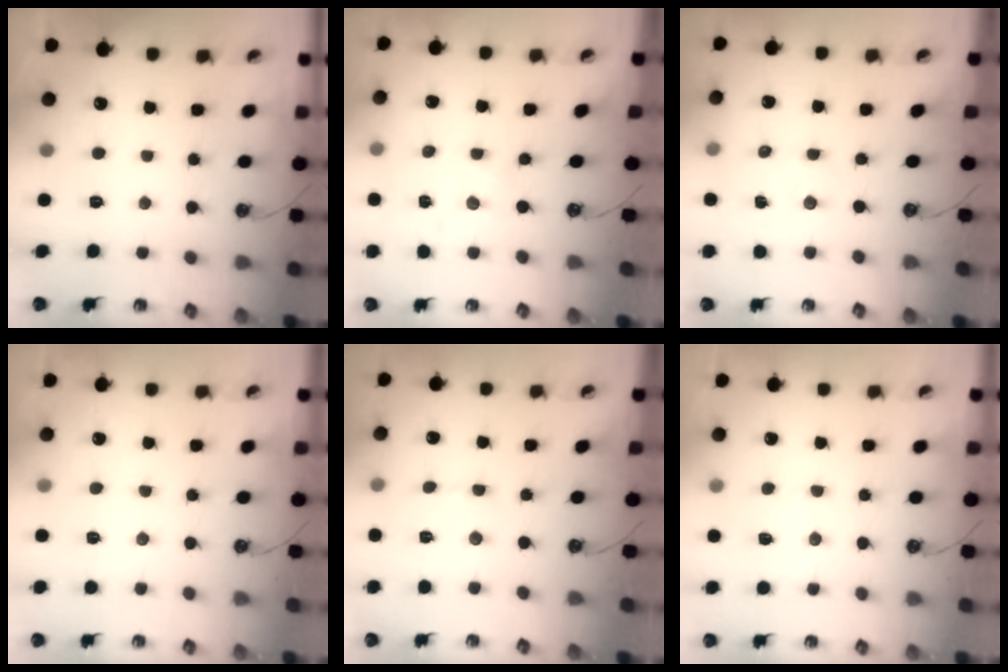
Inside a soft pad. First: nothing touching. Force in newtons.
{"total": 0.6, "press": 0.6, "slide": 0.2}
{"total": 2.6, "press": 2.6, "slide": 0.4}
{"total": 3.8, "press": 3.8, "slide": 0.5}
{"total": 2.1, "press": 2.0, "slide": 0.6}
{"total": 5.8, "press": 5.8, "slide": 0.7}